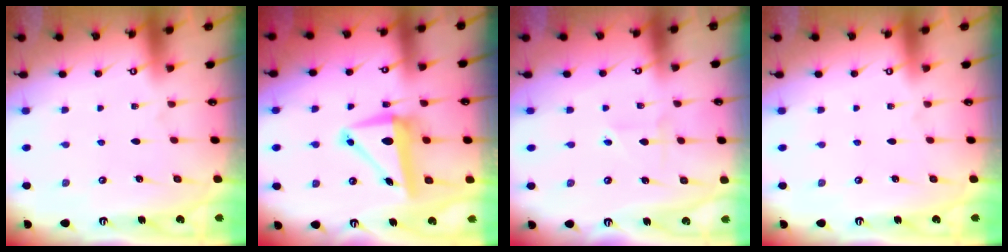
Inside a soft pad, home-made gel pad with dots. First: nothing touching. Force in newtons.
{"total": 8.5, "press": 8.2, "slide": 2.1}
{"total": 1.5, "press": 1.5, "slide": 0.2}
{"total": 0.0}